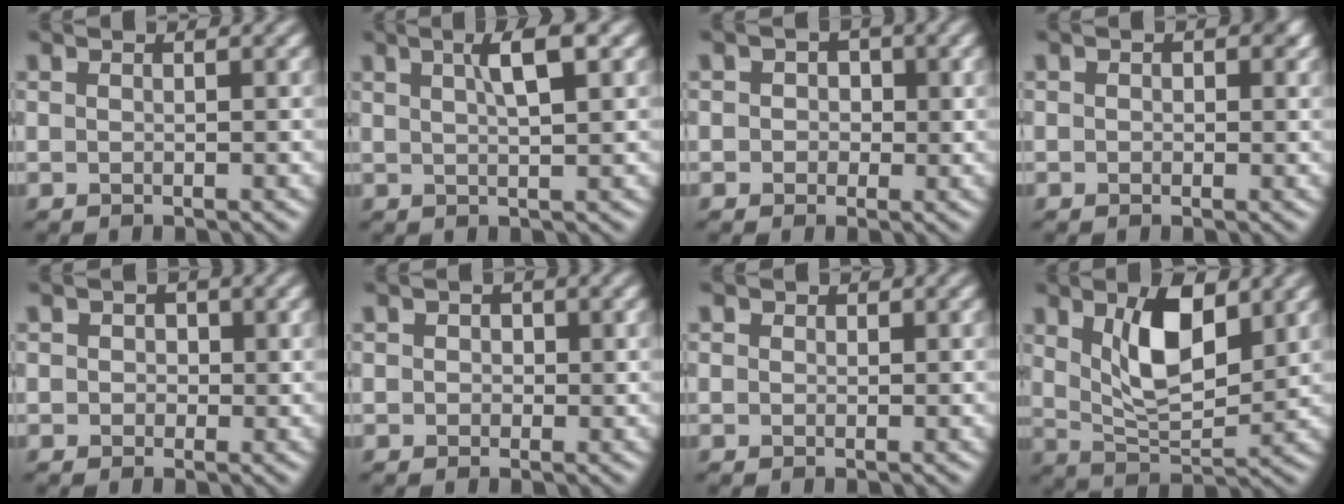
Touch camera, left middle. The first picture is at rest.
{"total": 3.1, "force": [1.6, 0.4, 2.6], "torque": [-0.036, 0.014, 0.023]}
{"total": 2.4, "force": [0.6, 2.3, 0.8], "torque": [0.022, 0.013, -0.014]}
{"total": 1.0, "force": [0.1, 1.0, 0.3], "torque": [0.004, -0.002, -0.002]}
{"total": 1.8, "force": [0.5, 1.6, 0.5], "torque": [0.016, 0.010, -0.010]}
{"total": 1.4, "force": [0.4, 1.3, 0.4], "torque": [0.014, 0.008, -0.008]}
{"total": 1.1, "force": [0.5, 1.0, 0.2], "torque": [0.010, 0.002, -0.007]}
{"total": 6.6, "force": [2.6, 2.8, 5.4], "torque": [-0.104, 0.002, 0.046]}